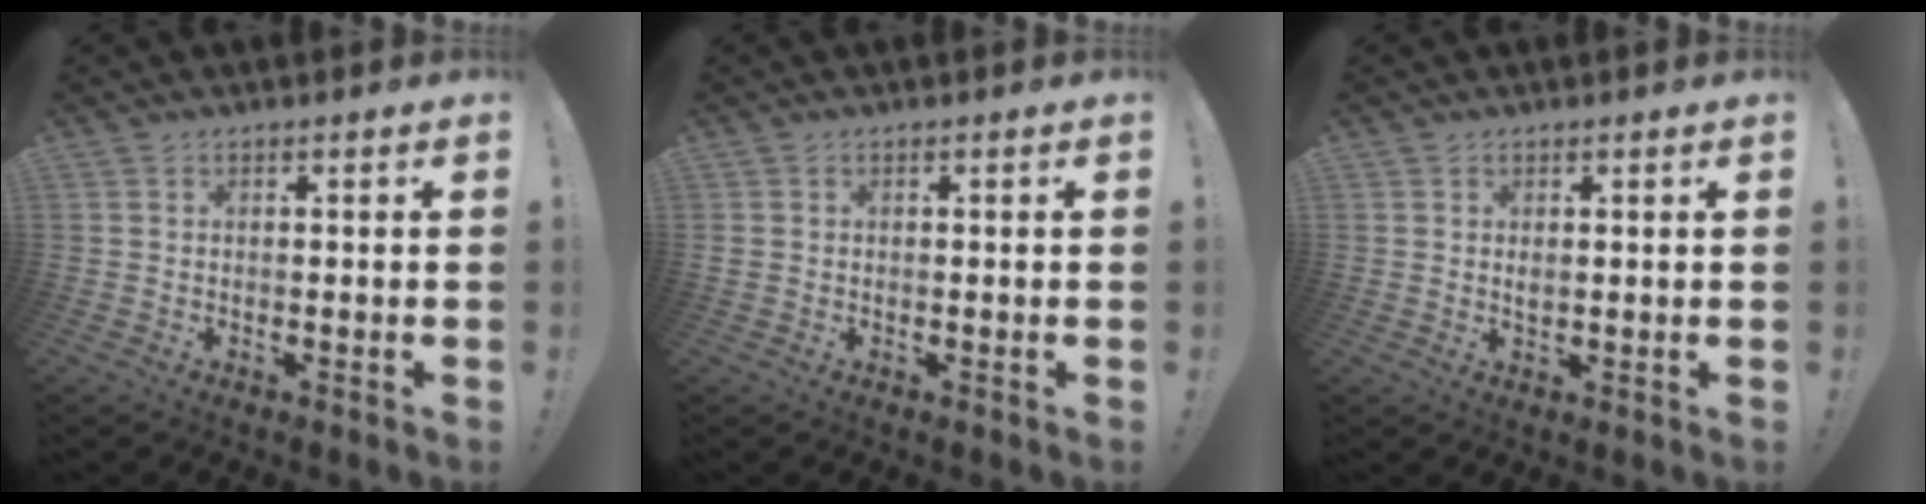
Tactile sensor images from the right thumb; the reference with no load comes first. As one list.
[{"total": 0.6, "force": [0.0, 0.6, 0.0], "torque": [-0.007, 0.005, 0.002]}, {"total": 1.8, "force": [0.7, 1.6, 0.6], "torque": [-0.004, -0.003, 0.011]}]